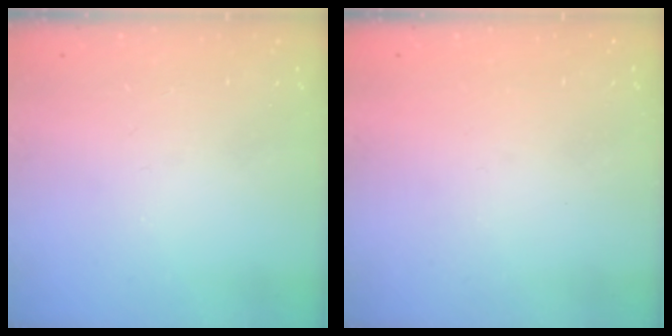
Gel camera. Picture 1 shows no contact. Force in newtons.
{"total": 0.8, "press": 0.7, "slide": 0.3}